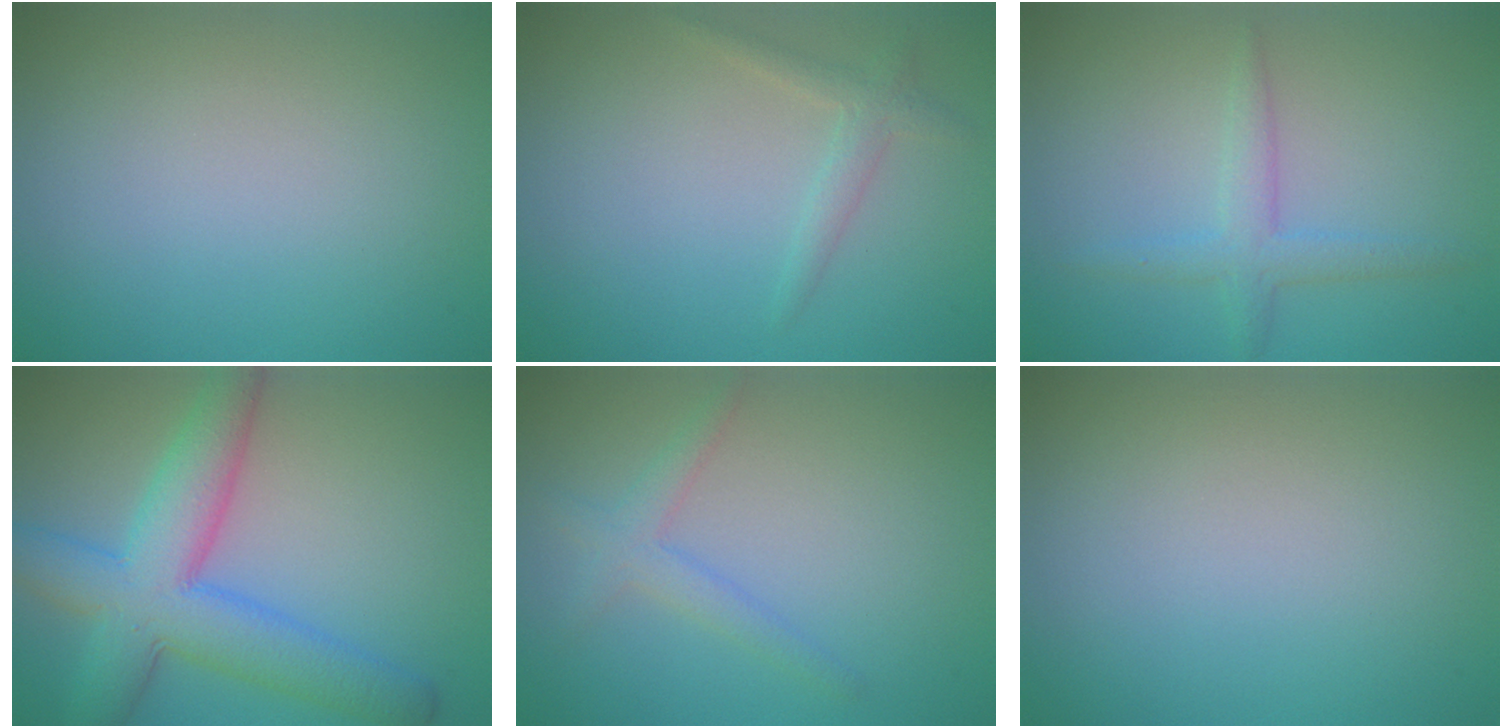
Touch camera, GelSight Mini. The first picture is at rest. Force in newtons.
{"total": 1.6, "press": 1.6, "slide": 0.1}
{"total": 2.5, "press": 2.5, "slide": 0.1}
{"total": 8.6, "press": 8.6, "slide": 0.4}
{"total": 2.2, "press": 2.2, "slide": 0.1}
{"total": 0.0}